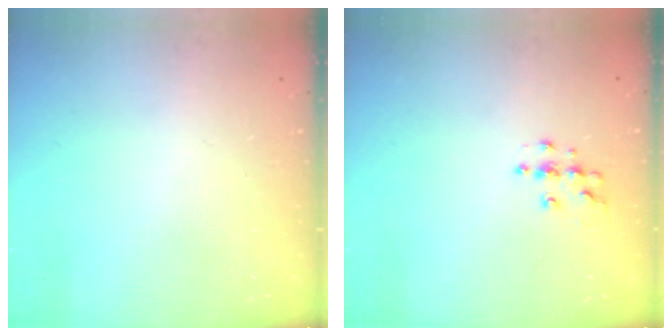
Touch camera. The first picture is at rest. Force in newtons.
{"total": 5.0, "press": 5.0, "slide": 0.2}